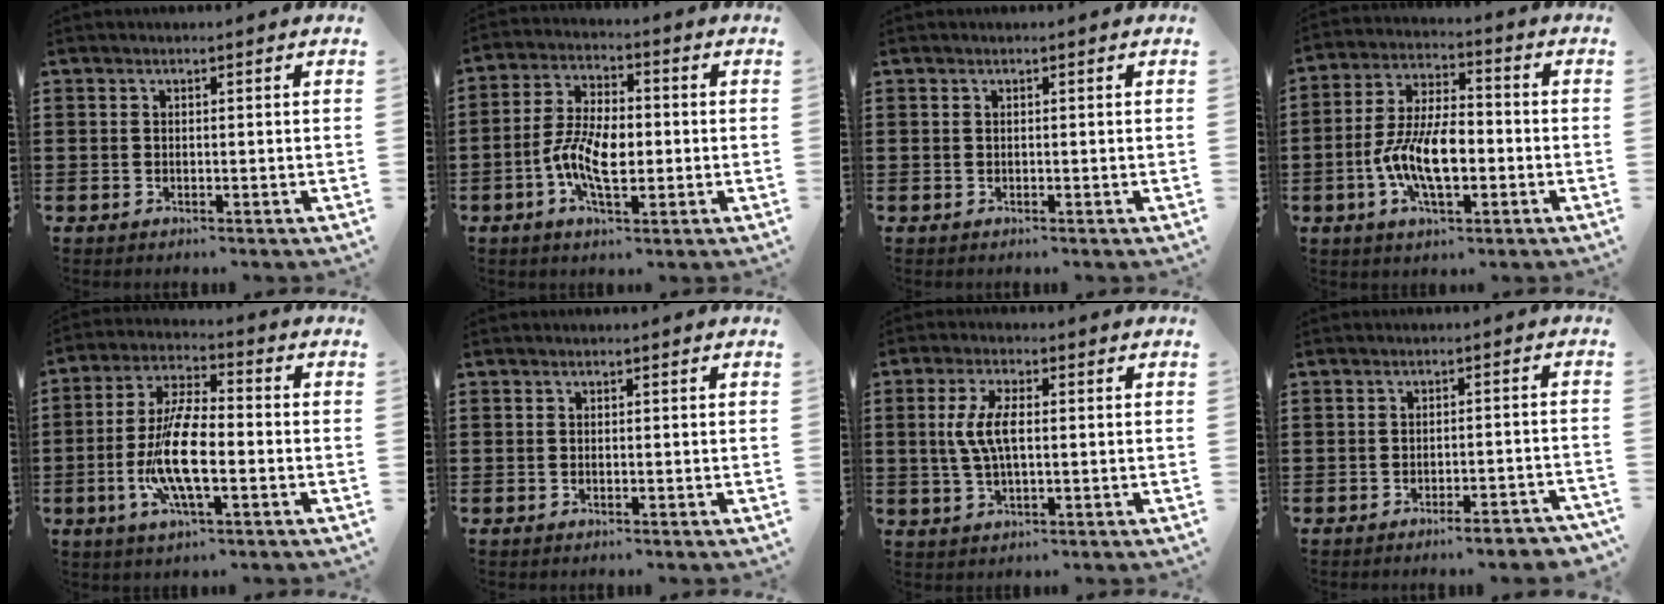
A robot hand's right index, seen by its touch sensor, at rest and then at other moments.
{"total": 8.1, "force": [-1.8, 3.9, 6.9], "torque": [-0.153, 0.001, -0.039]}
{"total": 0.0}
{"total": 10.4, "force": [-2.8, 4.5, 8.9], "torque": [-0.196, -0.004, -0.057]}
{"total": 10.7, "force": [-2.6, 3.4, 9.8], "torque": [-0.215, -0.012, -0.053]}
{"total": 0.0}
{"total": 6.1, "force": [0.4, 2.3, 5.7], "torque": [-0.139, -0.003, -0.004]}
{"total": 2.9, "force": [-2.6, 0.0, 1.5], "torque": [-0.024, -0.002, -0.049]}